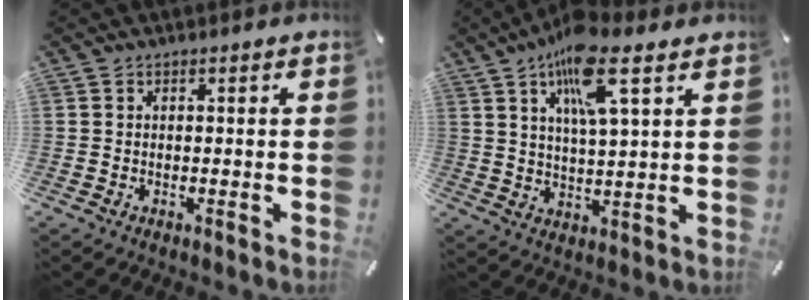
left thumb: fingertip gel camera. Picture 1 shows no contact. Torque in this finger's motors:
{"motor_torque": [0.59, 0.61, 1.66, -1.11, 0.40]}